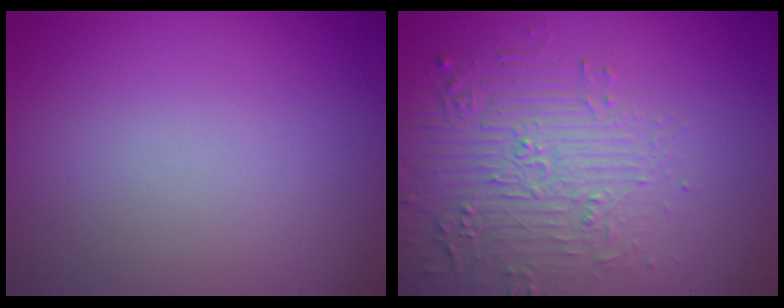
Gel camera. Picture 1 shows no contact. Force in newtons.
{"total": 5.2, "press": 4.0, "slide": 3.3}